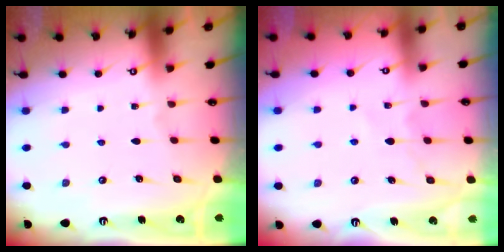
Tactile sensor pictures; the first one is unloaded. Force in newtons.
{"total": 5.5, "press": 5.5, "slide": 0.5}